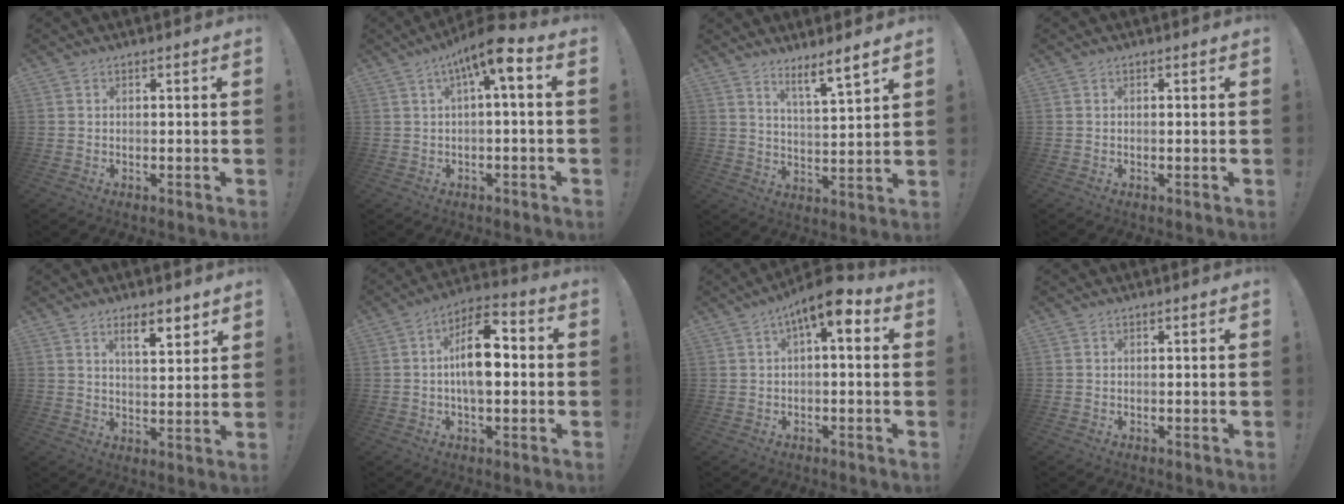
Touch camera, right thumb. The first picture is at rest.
{"total": 9.6, "force": [2.9, 2.0, 9.0], "torque": [-0.143, -0.010, 0.043]}
{"total": 7.6, "force": [5.9, 0.0, 4.8], "torque": [-0.066, -0.049, 0.095]}
{"total": 0.0}
{"total": 7.3, "force": [4.8, 1.7, 5.2], "torque": [-0.071, -0.026, 0.079]}
{"total": 13.3, "force": [0.0, 7.0, 11.3], "torque": [-0.182, 0.014, -0.002]}
{"total": 7.8, "force": [2.7, 2.0, 7.1], "torque": [-0.111, -0.016, 0.044]}
{"total": 0.0}